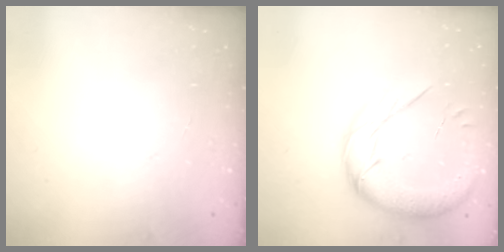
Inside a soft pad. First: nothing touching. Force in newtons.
{"total": 16.6, "press": 16.4, "slide": 2.3}